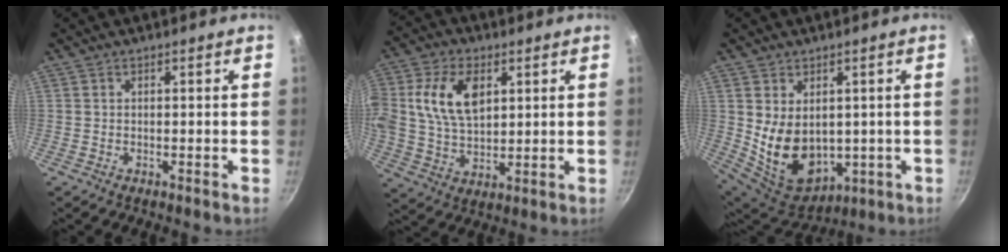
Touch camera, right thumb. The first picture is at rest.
{"total": 13.0, "force": [3.5, 8.1, 9.4], "torque": [-0.164, -0.005, 0.063]}
{"total": 13.1, "force": [0.8, 9.3, 9.2], "torque": [-0.135, -0.032, 0.049]}